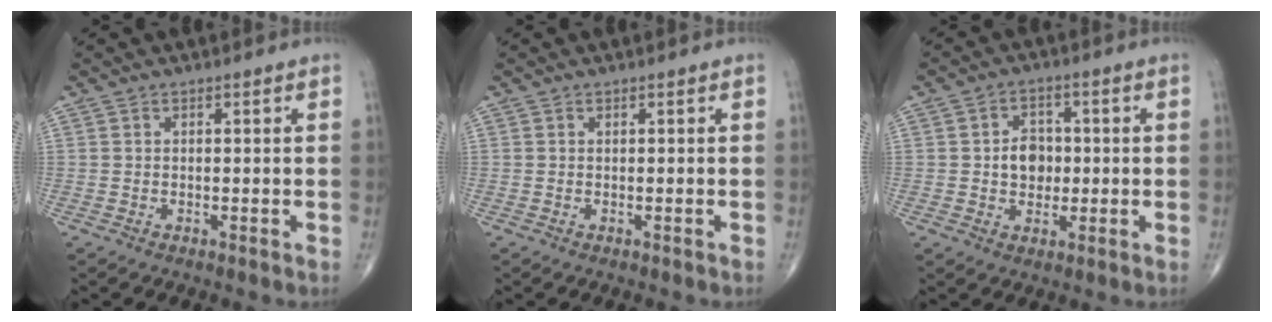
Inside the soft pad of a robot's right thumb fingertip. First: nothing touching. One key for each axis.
{"total": 0.0}
{"total": 5.9, "fx": 0.0, "fy": 4.7, "fz": 3.6, "tx": -0.030, "ty": 0.008, "tz": -0.002}